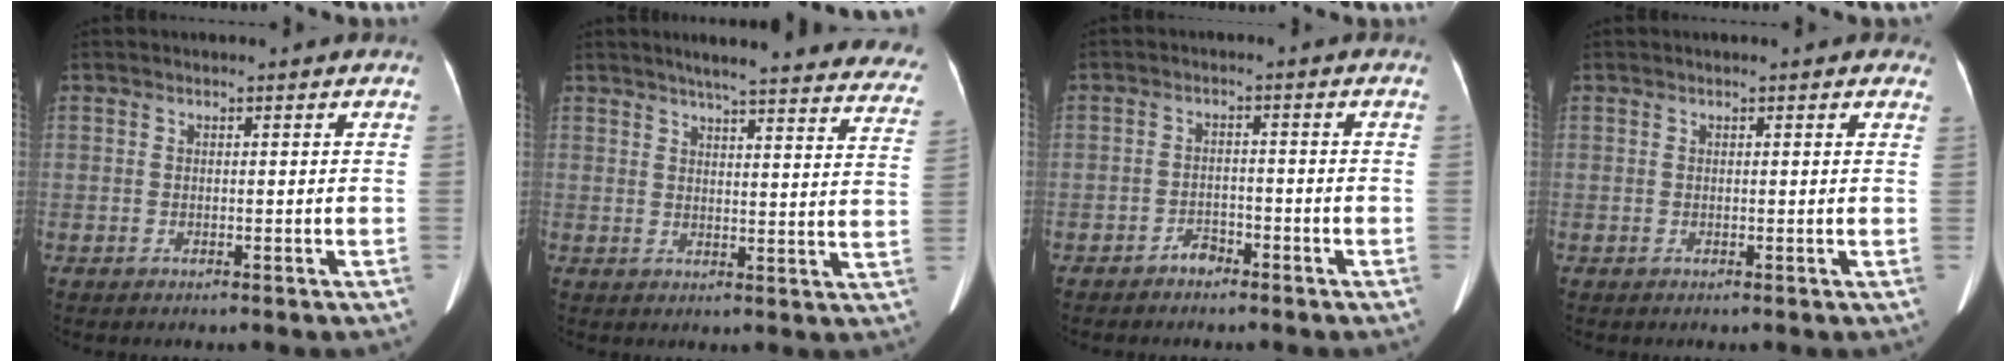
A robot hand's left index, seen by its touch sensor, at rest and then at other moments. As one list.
[{"total": 27.2, "force": [24.5, 2.9, 11.4], "torque": [-0.144, -0.063, 0.269]}, {"total": 2.3, "force": [-1.9, 1.1, 0.7], "torque": [-0.011, 0.004, -0.031]}, {"total": 2.6, "force": [2.0, 0.8, 1.4], "torque": [-0.007, 0.014, 0.013]}]